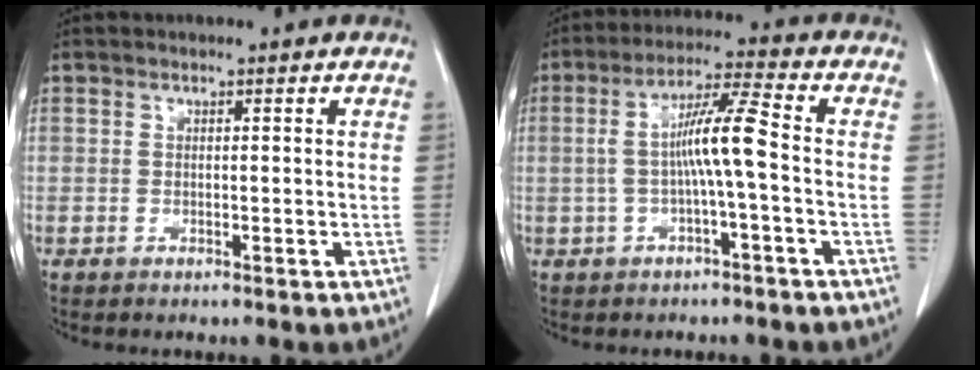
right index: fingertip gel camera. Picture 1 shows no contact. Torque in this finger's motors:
{"motor_torque": [1.02, -0.20, 0.59, 0.17]}